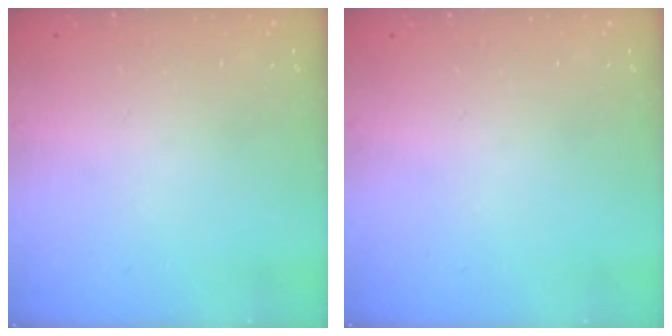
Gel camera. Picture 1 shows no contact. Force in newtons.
{"total": 0.0}